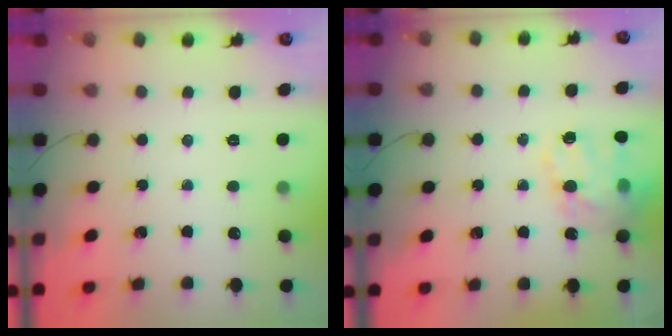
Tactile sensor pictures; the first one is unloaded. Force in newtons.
{"total": 17.7, "press": 17.4, "slide": 3.3}